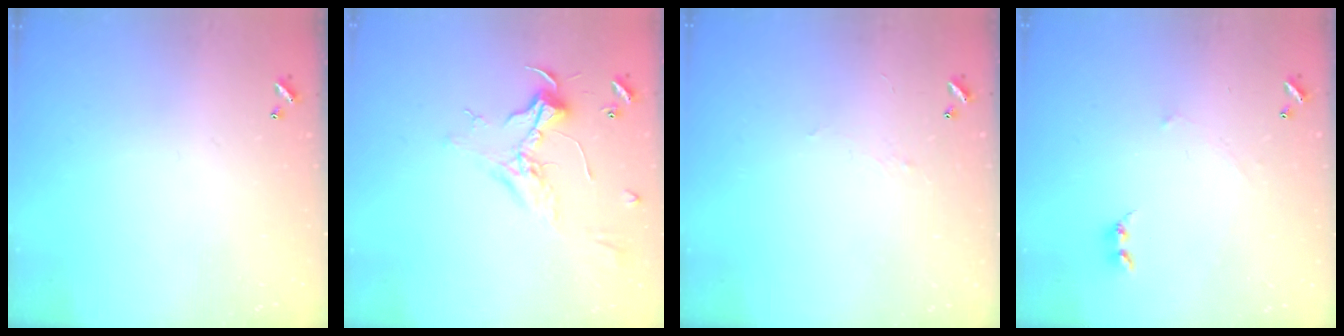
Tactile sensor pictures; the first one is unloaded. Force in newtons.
{"total": 2.4, "press": 2.3, "slide": 0.8}
{"total": 2.2, "press": 2.0, "slide": 0.8}
{"total": 1.7, "press": 1.6, "slide": 0.4}